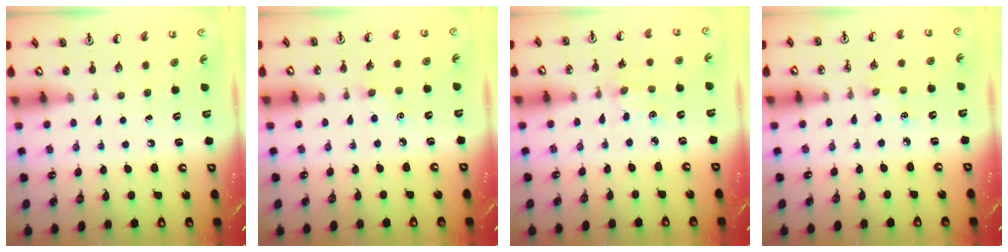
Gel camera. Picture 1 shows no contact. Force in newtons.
{"total": 2.2, "press": 2.2, "slide": 0.4}
{"total": 2.7, "press": 2.7, "slide": 0.4}
{"total": 2.7, "press": 2.7, "slide": 0.4}